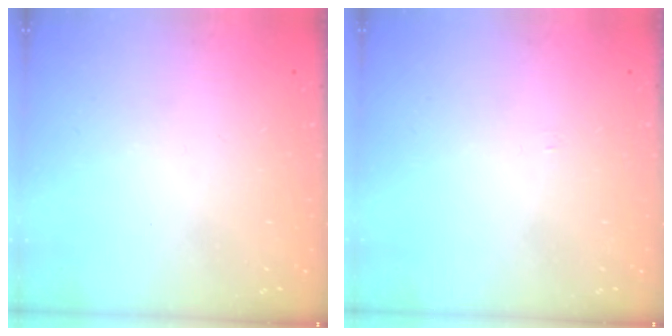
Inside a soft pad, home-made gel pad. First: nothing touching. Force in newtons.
{"total": 3.5, "press": 3.5, "slide": 0.4}